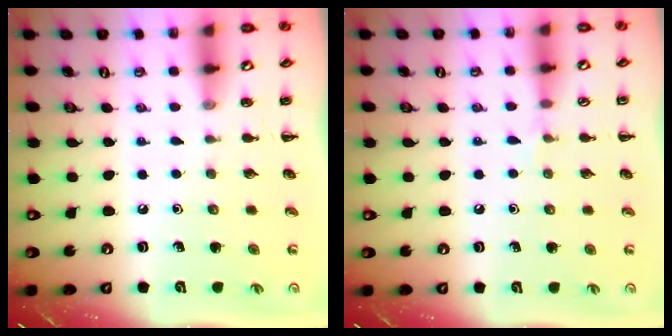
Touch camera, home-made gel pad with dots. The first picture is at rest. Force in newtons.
{"total": 3.7, "press": 3.5, "slide": 1.3}